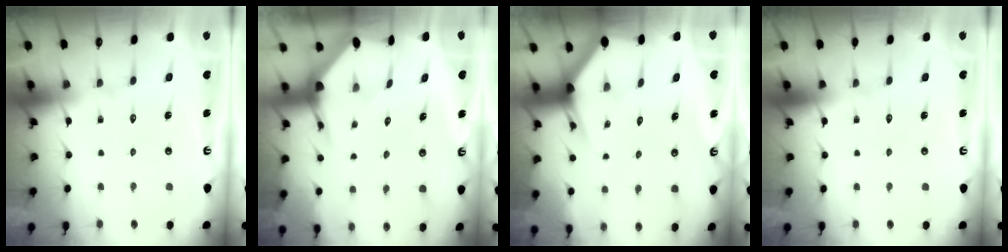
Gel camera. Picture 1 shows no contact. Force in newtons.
{"total": 3.6, "press": 3.6, "slide": 0.4}
{"total": 3.0, "press": 3.0, "slide": 0.0}
{"total": 0.0}